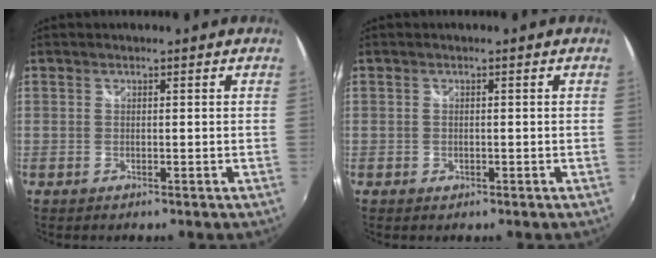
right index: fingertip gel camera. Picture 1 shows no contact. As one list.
[{"total": 1.1, "force": [-0.5, 0.9, 0.3], "torque": [-0.006, -0.002, -0.008]}]